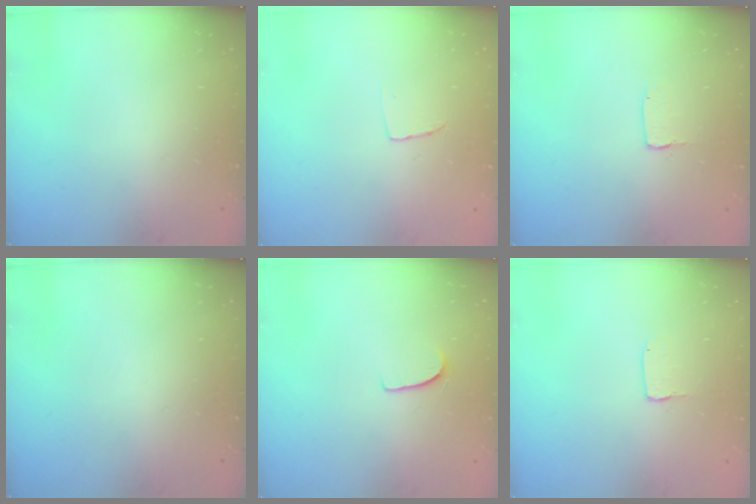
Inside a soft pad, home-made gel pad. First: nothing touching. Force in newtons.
{"total": 2.9, "press": 2.9, "slide": 0.1}
{"total": 2.0, "press": 2.0, "slide": 0.1}
{"total": 0.0}
{"total": 5.7, "press": 5.7, "slide": 0.3}
{"total": 2.0, "press": 2.0, "slide": 0.1}